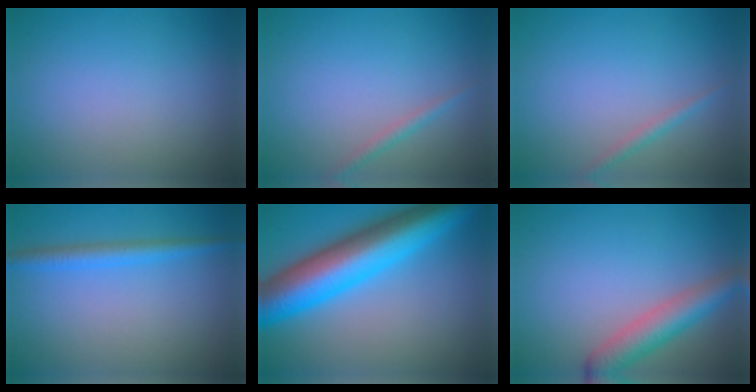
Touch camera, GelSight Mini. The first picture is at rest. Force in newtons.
{"total": 1.1, "press": 1.1, "slide": 0.1}
{"total": 1.1, "press": 1.1, "slide": 0.1}
{"total": 2.4, "press": 2.4, "slide": 0.1}
{"total": 11.5, "press": 11.5, "slide": 0.3}
{"total": 4.4, "press": 4.4, "slide": 0.2}